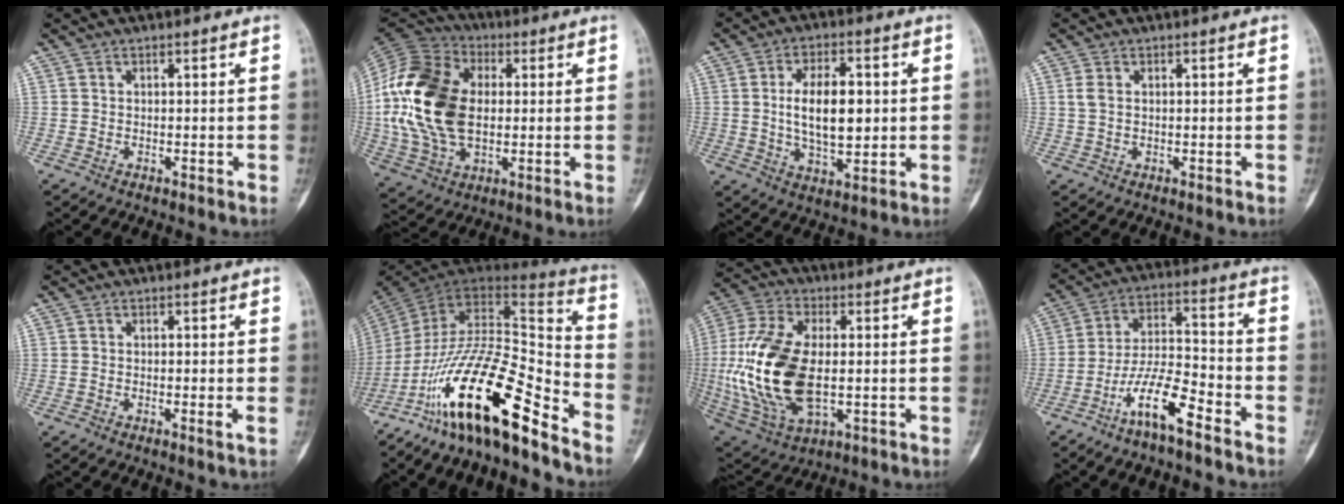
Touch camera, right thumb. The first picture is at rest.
{"total": 22.3, "force": [1.3, 14.4, 17.0], "torque": [-0.345, 0.002, 0.023]}
{"total": 12.0, "force": [1.0, 6.1, 10.3], "torque": [-0.154, -0.004, 0.022]}
{"total": 1.9, "force": [0.4, 1.2, 1.5], "torque": [-0.039, 0.003, 0.007]}
{"total": 1.0, "force": [-0.3, 0.0, 0.9], "torque": [-0.021, -0.003, -0.008]}
{"total": 24.0, "force": [-16.1, 5.9, 16.8], "torque": [-0.310, 0.089, -0.279]}
{"total": 21.9, "force": [-1.3, 11.7, 18.5], "torque": [-0.399, -0.007, -0.012]}
{"total": 14.7, "force": [-9.6, 3.5, 10.5], "torque": [-0.207, 0.076, -0.182]}